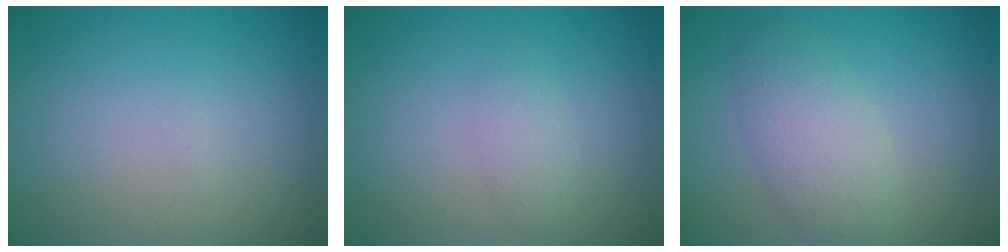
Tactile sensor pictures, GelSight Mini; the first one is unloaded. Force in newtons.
{"total": 1.4, "press": 1.4, "slide": 0.0}
{"total": 4.0, "press": 4.0, "slide": 0.2}